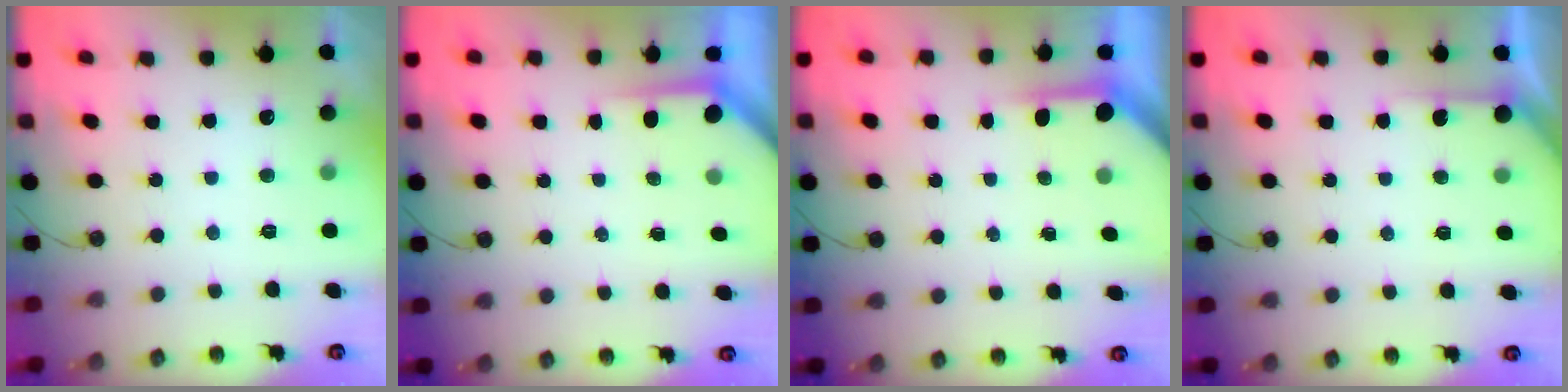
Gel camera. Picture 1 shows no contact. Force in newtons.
{"total": 3.6, "press": 3.6, "slide": 0.3}
{"total": 3.6, "press": 3.6, "slide": 0.4}
{"total": 4.8, "press": 4.8, "slide": 0.4}